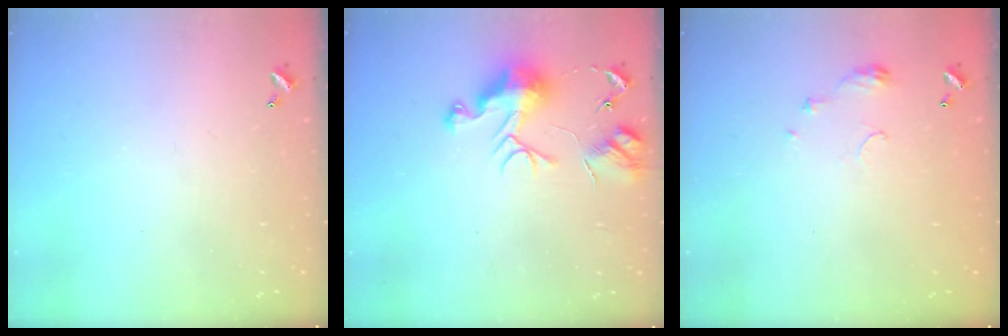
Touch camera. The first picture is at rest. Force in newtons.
{"total": 9.3, "press": 9.3, "slide": 1.1}
{"total": 5.8, "press": 5.8, "slide": 0.6}